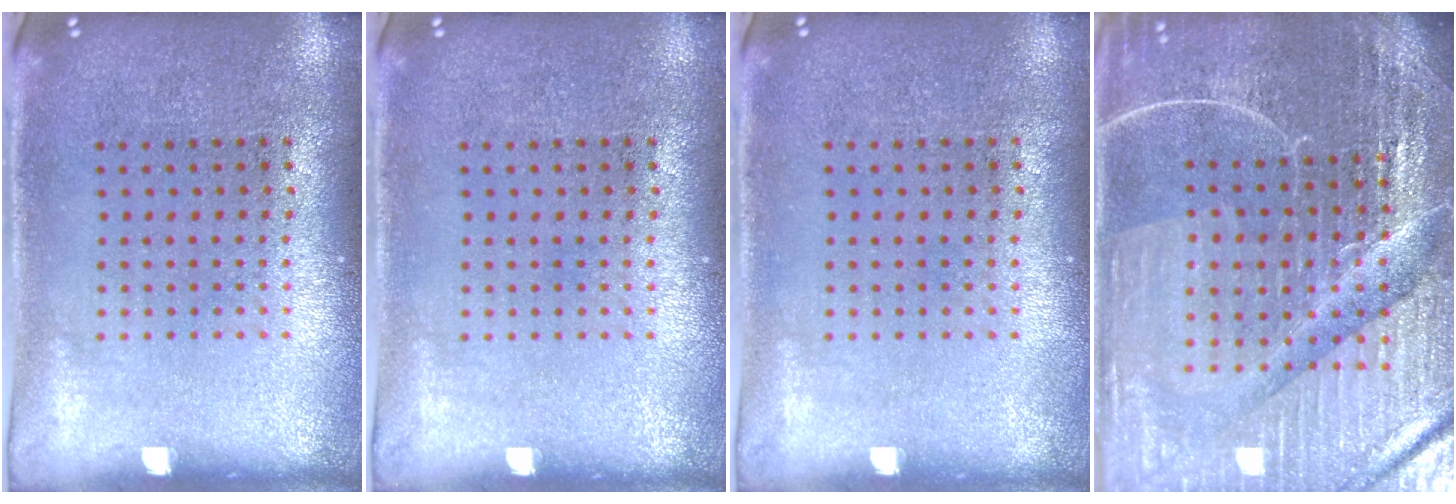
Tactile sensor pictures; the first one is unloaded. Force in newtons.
{"total": 0.0}
{"total": 0.0}
{"total": 5.8, "press": 5.3, "slide": 2.4}